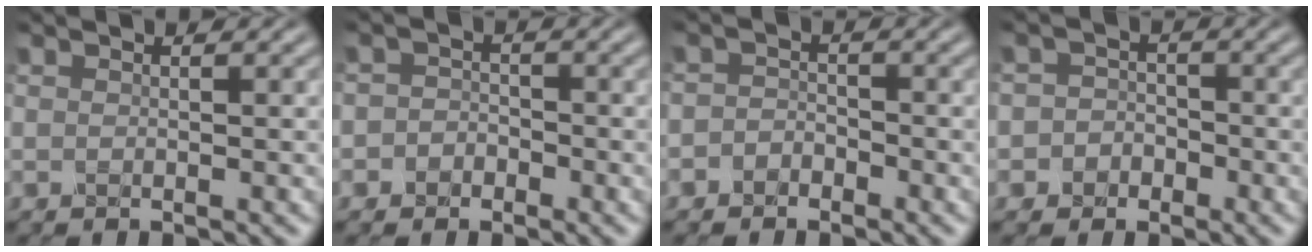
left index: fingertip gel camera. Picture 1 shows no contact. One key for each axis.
{"total": 1.9, "fx": -0.8, "fy": 1.6, "fz": 0.4, "tx": 0.018, "ty": 0.005, "tz": -0.029}
{"total": 1.5, "fx": -1.0, "fy": 1.1, "fz": 0.3, "tx": 0.003, "ty": 0.006, "tz": -0.025}
{"total": 3.0, "fx": -1.2, "fy": 2.7, "fz": 0.4, "tx": 0.025, "ty": 0.007, "tz": -0.040}